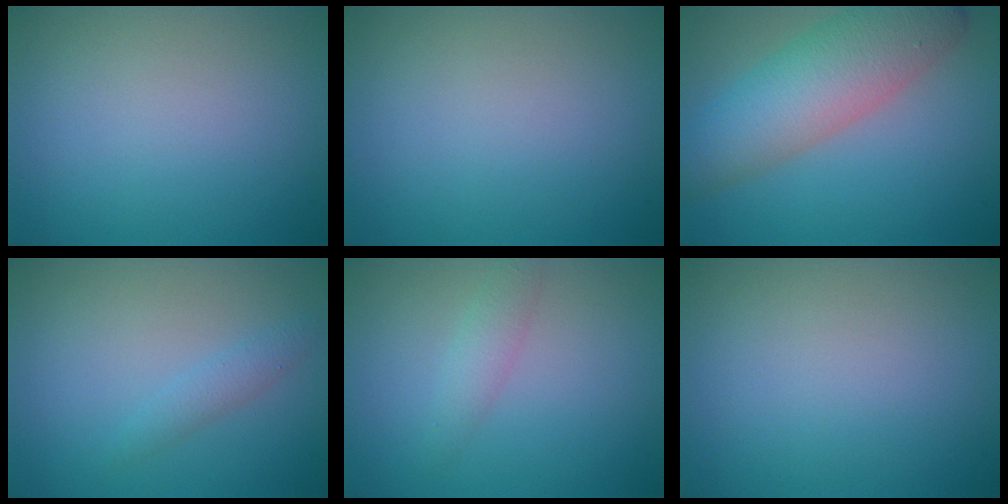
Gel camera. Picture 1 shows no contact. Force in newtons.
{"total": 0.0}
{"total": 7.6, "press": 7.6, "slide": 0.4}
{"total": 1.4, "press": 1.4, "slide": 0.0}
{"total": 1.7, "press": 1.7, "slide": 0.1}
{"total": 0.0}